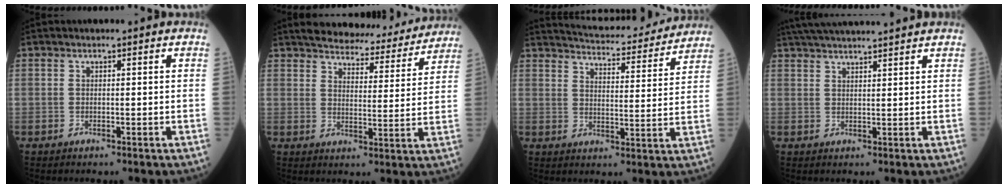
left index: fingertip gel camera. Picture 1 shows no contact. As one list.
[{"total": 16.9, "force": [15.8, 3.8, 4.7], "torque": [-0.044, -0.006, 0.192]}, {"total": 18.4, "force": [17.3, 2.5, 5.6], "torque": [-0.081, -0.009, 0.224]}, {"total": 11.7, "force": [10.7, 0.0, 4.8], "torque": [-0.087, 0.031, 0.160]}]